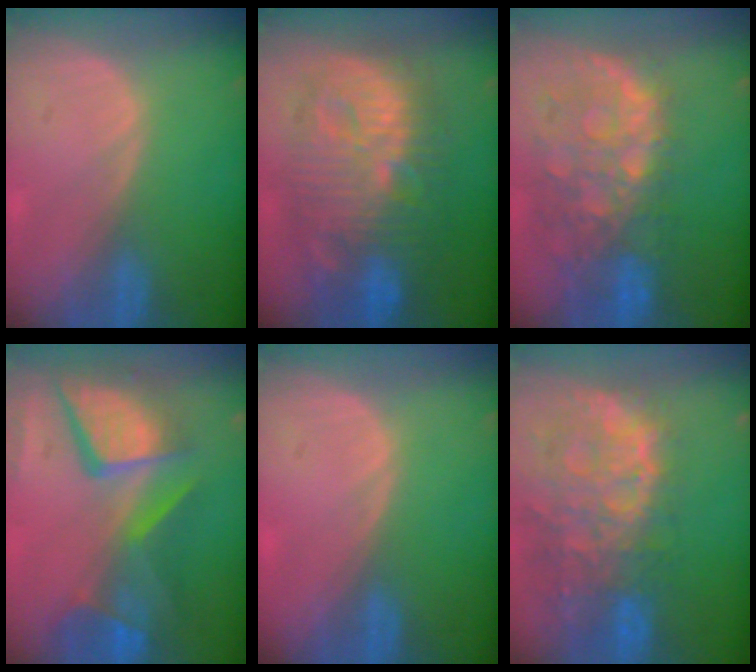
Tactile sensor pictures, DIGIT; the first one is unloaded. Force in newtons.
{"total": 13.5, "press": 13.4, "slide": 1.4}
{"total": 11.5, "press": 9.7, "slide": 6.2}
{"total": 12.8, "press": 10.4, "slide": 7.4}
{"total": 0.0}
{"total": 13.6, "press": 11.0, "slide": 7.9}